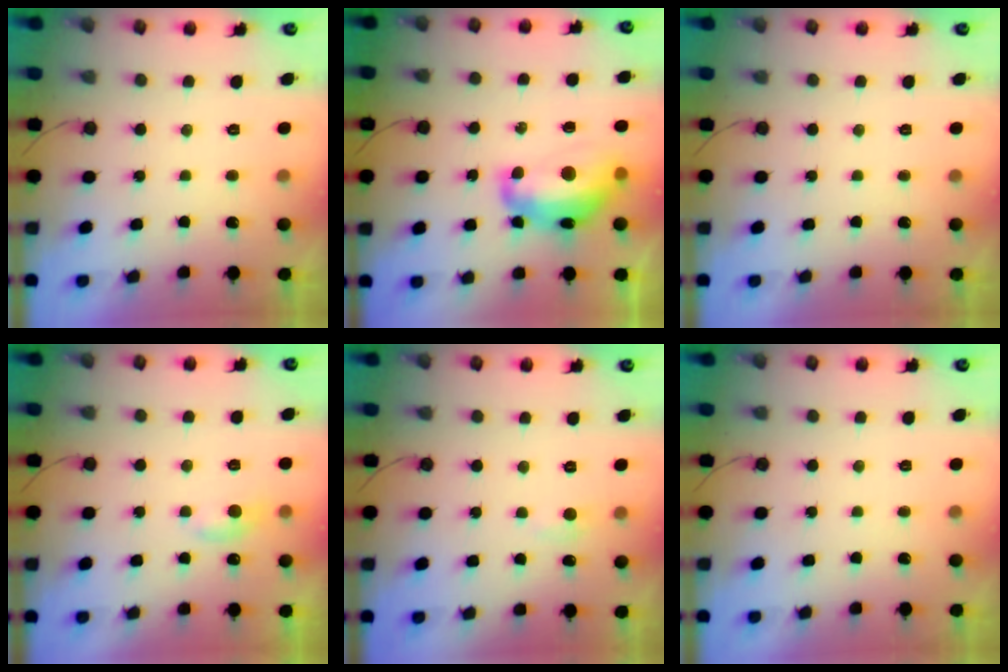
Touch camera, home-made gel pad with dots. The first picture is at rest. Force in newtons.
{"total": 14.6, "press": 14.5, "slide": 1.6}
{"total": 0.0}
{"total": 5.4, "press": 5.4, "slide": 0.6}
{"total": 2.8, "press": 2.7, "slide": 0.4}
{"total": 0.0}